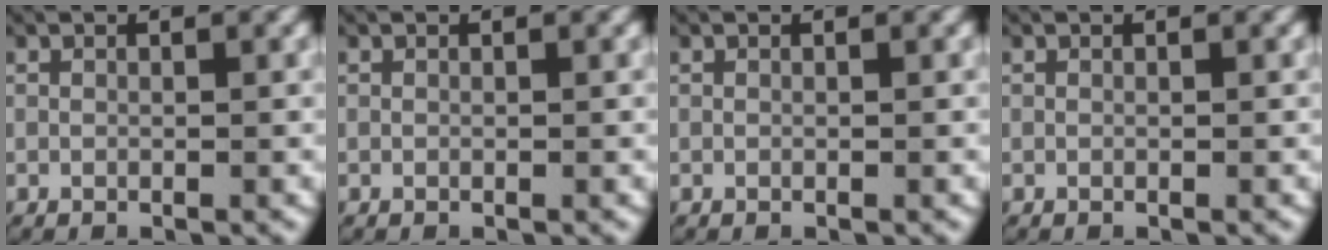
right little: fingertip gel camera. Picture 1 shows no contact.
{"total": 0.0}
{"total": 0.0}
{"total": 0.0}